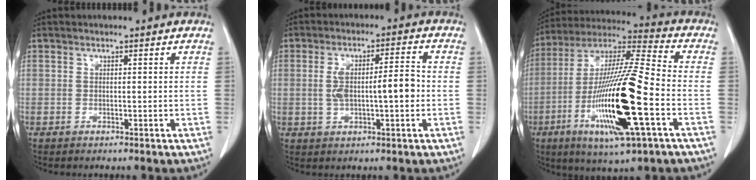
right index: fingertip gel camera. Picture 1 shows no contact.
{"total": 7.5, "force": [-0.5, 1.8, 7.2], "torque": [-0.137, 0.019, -0.004]}
{"total": 22.0, "force": [-6.5, 1.8, 20.9], "torque": [-0.419, -0.026, -0.118]}